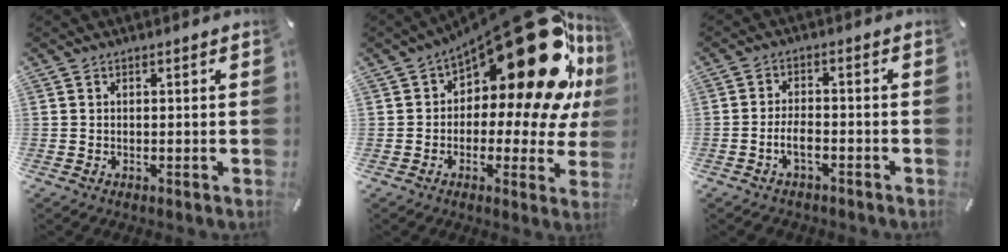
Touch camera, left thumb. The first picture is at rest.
{"total": 29.5, "force": [11.9, 13.1, 23.6], "torque": [-0.315, -0.103, 0.207]}
{"total": 4.4, "force": [-2.1, 2.3, 3.1], "torque": [-0.057, 0.012, -0.040]}